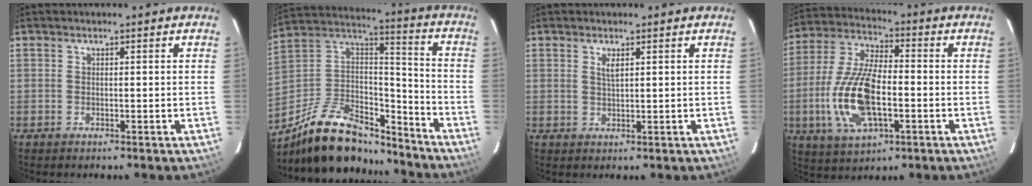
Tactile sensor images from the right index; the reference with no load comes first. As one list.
[{"total": 22.5, "force": [-17.0, 9.2, 11.5], "torque": [-0.234, 0.029, -0.273]}, {"total": 1.8, "force": [0.9, 0.4, 1.5], "torque": [-0.027, 0.001, 0.016]}, {"total": 16.1, "force": [-3.6, 6.9, 14.0], "torque": [-0.300, -0.003, -0.065]}]